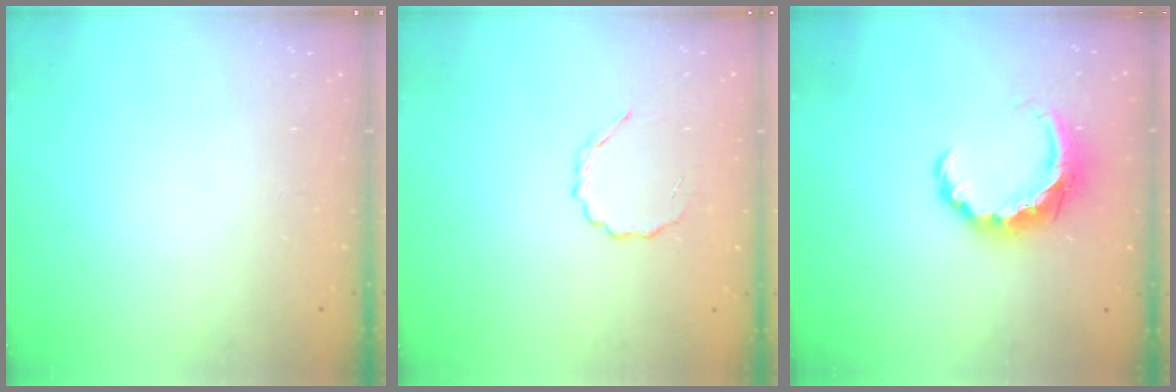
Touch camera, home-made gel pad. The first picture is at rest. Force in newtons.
{"total": 3.0, "press": 2.8, "slide": 1.0}
{"total": 8.0, "press": 7.9, "slide": 1.1}